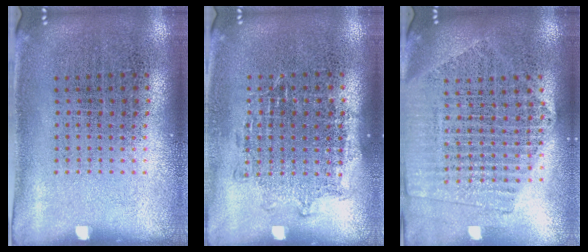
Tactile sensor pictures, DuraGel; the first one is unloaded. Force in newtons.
{"total": 1.1, "press": 1.0, "slide": 0.5}
{"total": 2.1, "press": 1.9, "slide": 0.9}